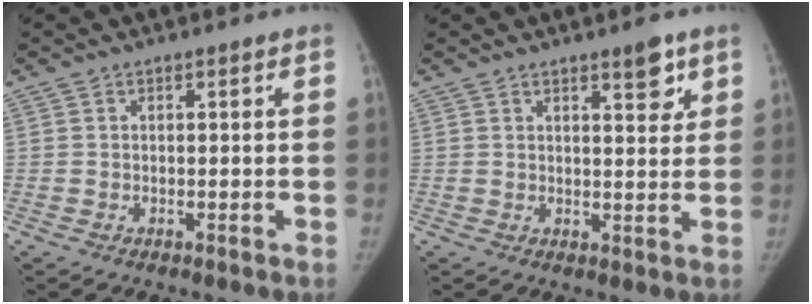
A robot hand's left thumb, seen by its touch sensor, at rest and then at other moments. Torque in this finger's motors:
{"motor_torque": [-0.15, 0.02, 0.47, 0.01, -0.06]}